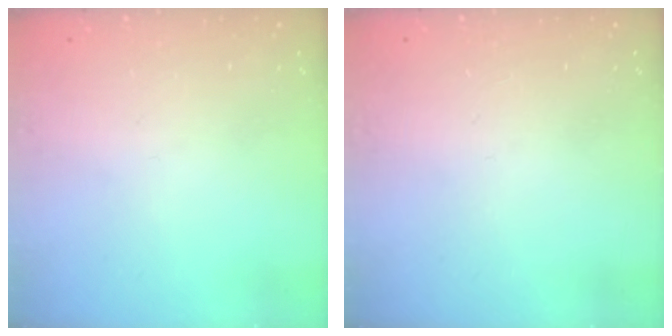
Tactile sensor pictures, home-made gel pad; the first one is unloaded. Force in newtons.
{"total": 0.0}